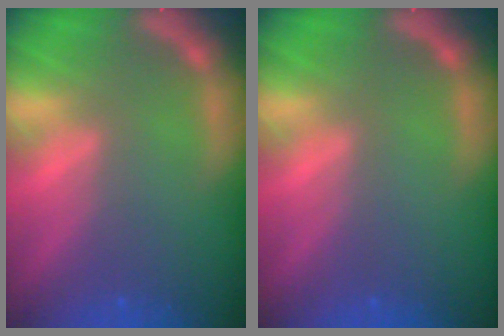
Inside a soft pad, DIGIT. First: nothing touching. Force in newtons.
{"total": 0.0}